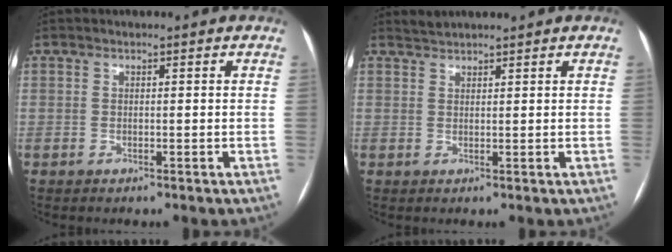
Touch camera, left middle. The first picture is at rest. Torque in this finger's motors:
{"motor_torque": [0.33, -0.47, 0.13, -0.01]}